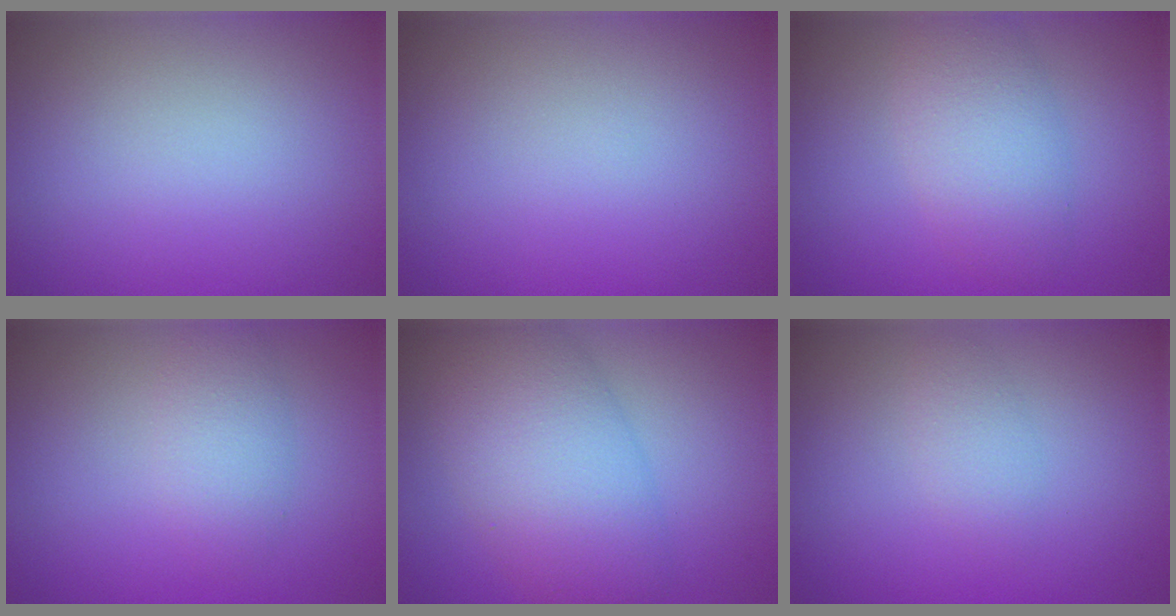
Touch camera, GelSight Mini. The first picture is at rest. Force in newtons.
{"total": 0.0}
{"total": 4.2, "press": 4.2, "slide": 0.1}
{"total": 2.3, "press": 2.3, "slide": 0.1}
{"total": 7.7, "press": 7.7, "slide": 0.4}
{"total": 1.4, "press": 1.4, "slide": 0.0}